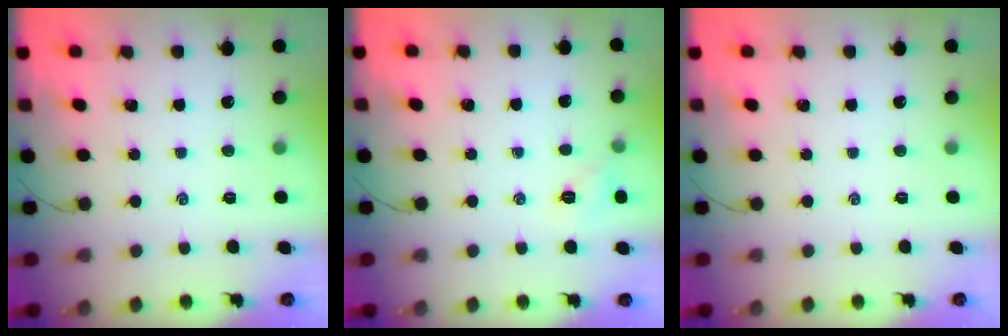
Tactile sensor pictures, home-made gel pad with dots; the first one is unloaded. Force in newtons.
{"total": 5.6, "press": 5.4, "slide": 1.5}
{"total": 0.0}